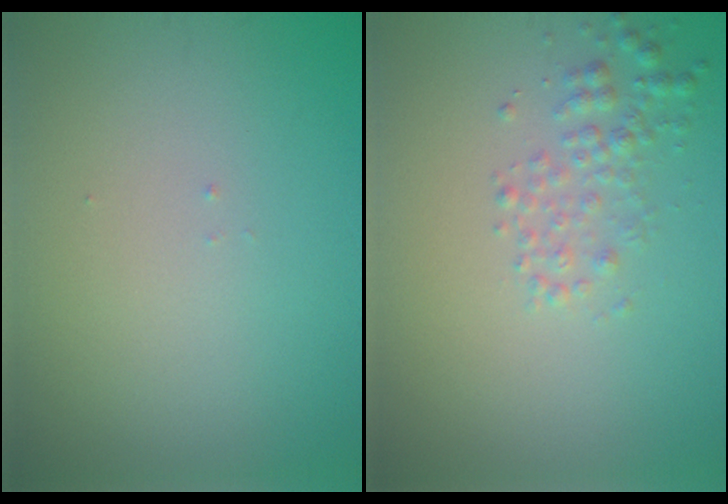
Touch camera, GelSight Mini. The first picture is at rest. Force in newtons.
{"total": 2.1, "press": 2.1, "slide": 0.1}